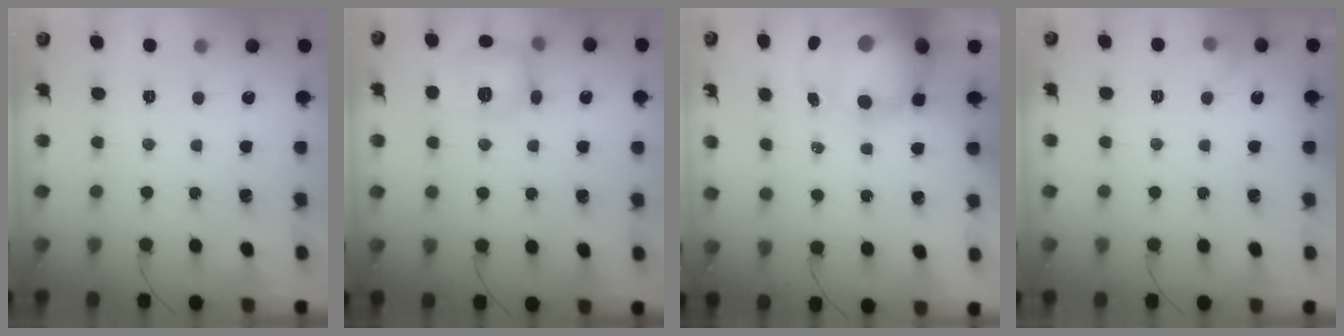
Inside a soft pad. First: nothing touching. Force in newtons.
{"total": 10.4, "press": 10.2, "slide": 1.7}
{"total": 15.3, "press": 14.9, "slide": 3.8}
{"total": 5.3, "press": 5.1, "slide": 1.2}